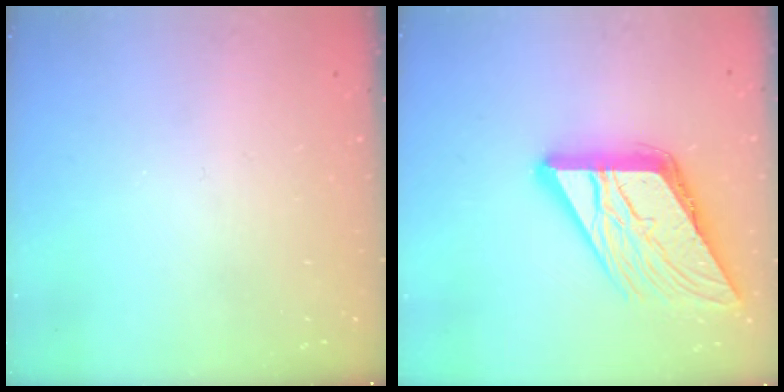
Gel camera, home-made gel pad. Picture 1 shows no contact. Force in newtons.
{"total": 17.1, "press": 17.1, "slide": 1.8}